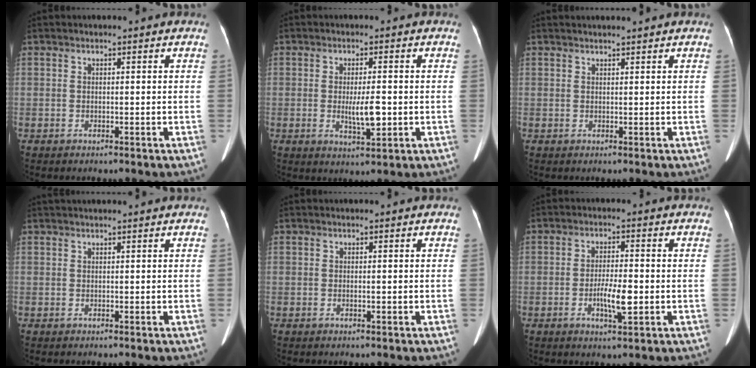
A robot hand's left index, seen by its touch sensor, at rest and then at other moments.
{"total": 4.5, "force": [-0.6, 1.0, 4.4], "torque": [-0.080, -0.008, -0.010]}
{"total": 2.6, "force": [2.4, 0.1, 1.1], "torque": [-0.009, 0.019, 0.034]}
{"total": 4.5, "force": [4.1, -0.1, 1.9], "torque": [-0.021, 0.035, 0.055]}
{"total": 0.0}
{"total": 5.0, "force": [-1.4, 1.0, 4.7], "torque": [-0.086, -0.005, -0.025]}